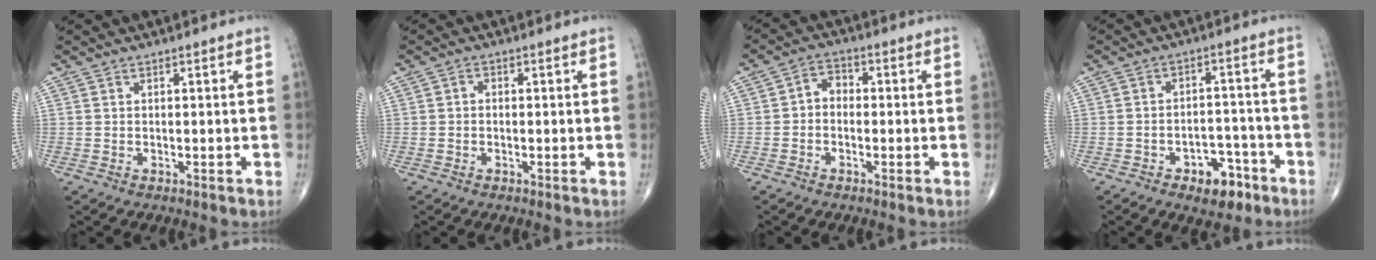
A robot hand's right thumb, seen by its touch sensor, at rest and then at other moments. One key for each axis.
{"total": 1.1, "fx": -0.2, "fy": 0.8, "fz": 0.6, "tx": -0.005, "ty": 0.003, "tz": -0.007}
{"total": 3.9, "fx": -0.6, "fy": 3.1, "fz": 2.4, "tx": -0.025, "ty": 0.018, "tz": -0.025}
{"total": 7.6, "fx": -4.4, "fy": 4.5, "fz": 4.2, "tx": -0.030, "ty": 0.039, "tz": -0.061}